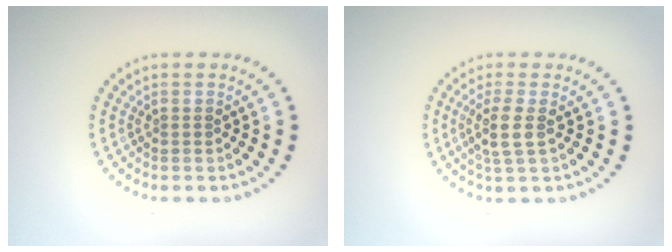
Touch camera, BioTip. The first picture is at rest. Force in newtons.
{"total": 2.4, "press": 2.0, "slide": 1.4}